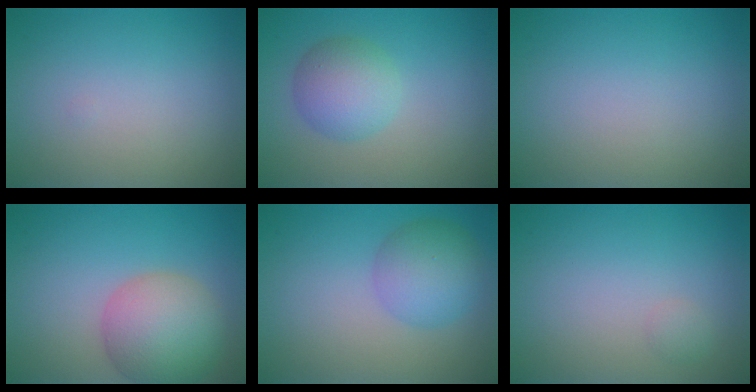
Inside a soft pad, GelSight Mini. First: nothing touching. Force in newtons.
{"total": 4.0, "press": 4.0, "slide": 0.2}
{"total": 0.0}
{"total": 6.8, "press": 6.8, "slide": 0.2}
{"total": 4.3, "press": 4.3, "slide": 0.1}
{"total": 0.7, "press": 0.7, "slide": 0.0}